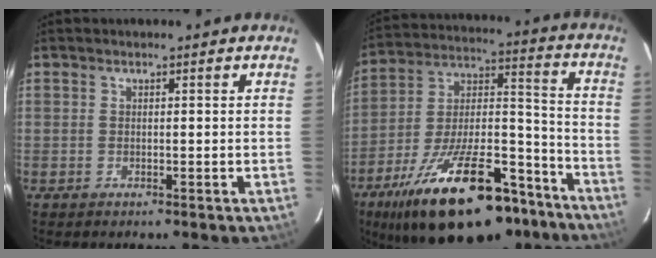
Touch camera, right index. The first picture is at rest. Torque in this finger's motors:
{"motor_torque": [1.69, -0.44, 1.05, 0.21]}